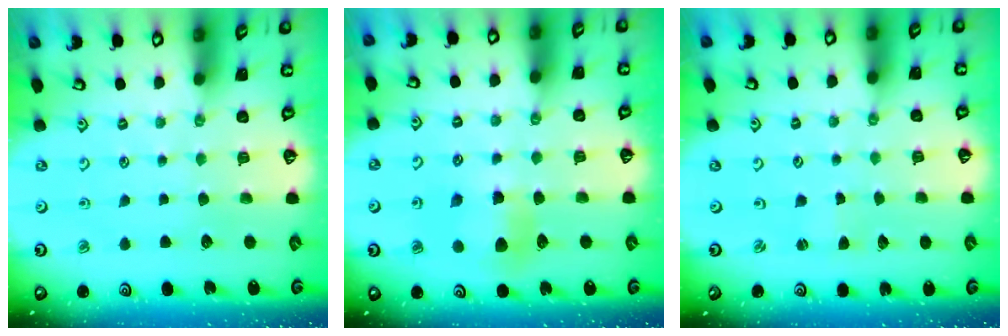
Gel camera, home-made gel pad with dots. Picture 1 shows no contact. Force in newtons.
{"total": 6.5, "press": 6.5, "slide": 0.2}
{"total": 0.6, "press": 0.6, "slide": 0.1}